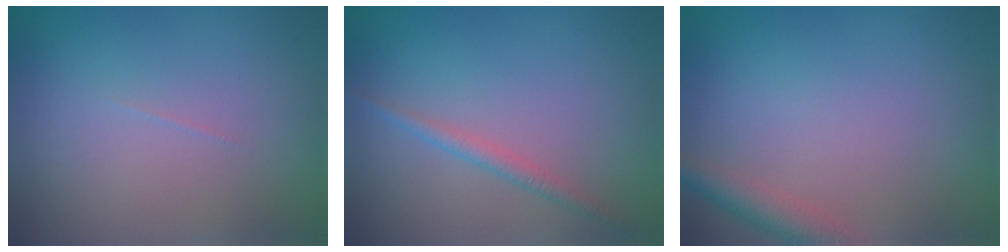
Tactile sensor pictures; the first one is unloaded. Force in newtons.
{"total": 1.5, "press": 1.5, "slide": 0.1}
{"total": 2.9, "press": 2.9, "slide": 0.2}